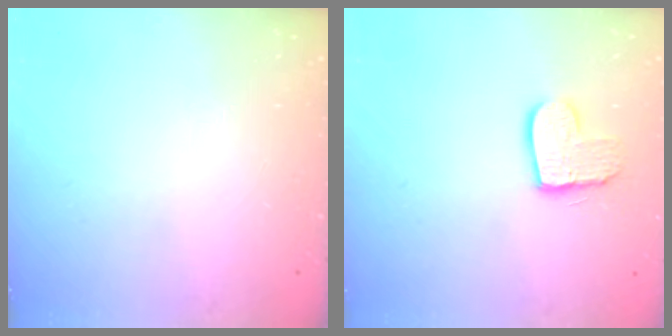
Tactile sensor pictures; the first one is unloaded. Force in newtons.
{"total": 10.3, "press": 10.3, "slide": 0.8}